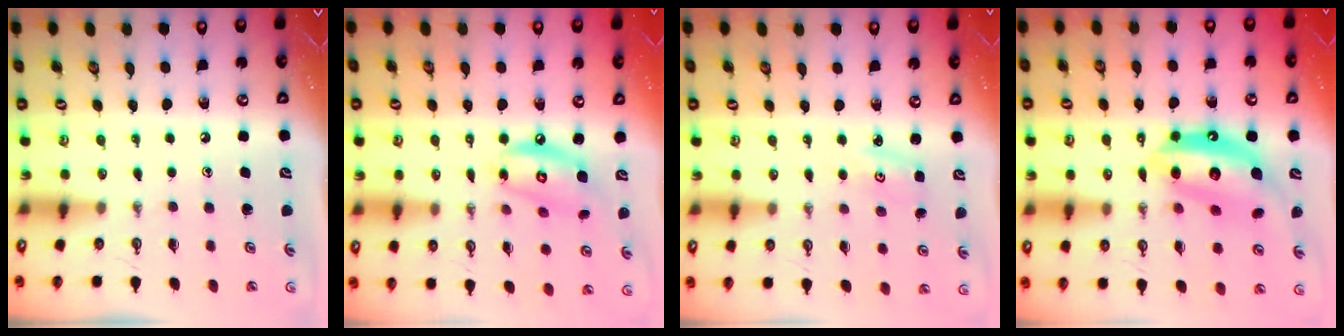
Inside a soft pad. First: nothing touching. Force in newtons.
{"total": 11.2, "press": 11.2, "slide": 1.0}
{"total": 2.5, "press": 2.5, "slide": 0.3}
{"total": 13.5, "press": 13.5, "slide": 0.9}